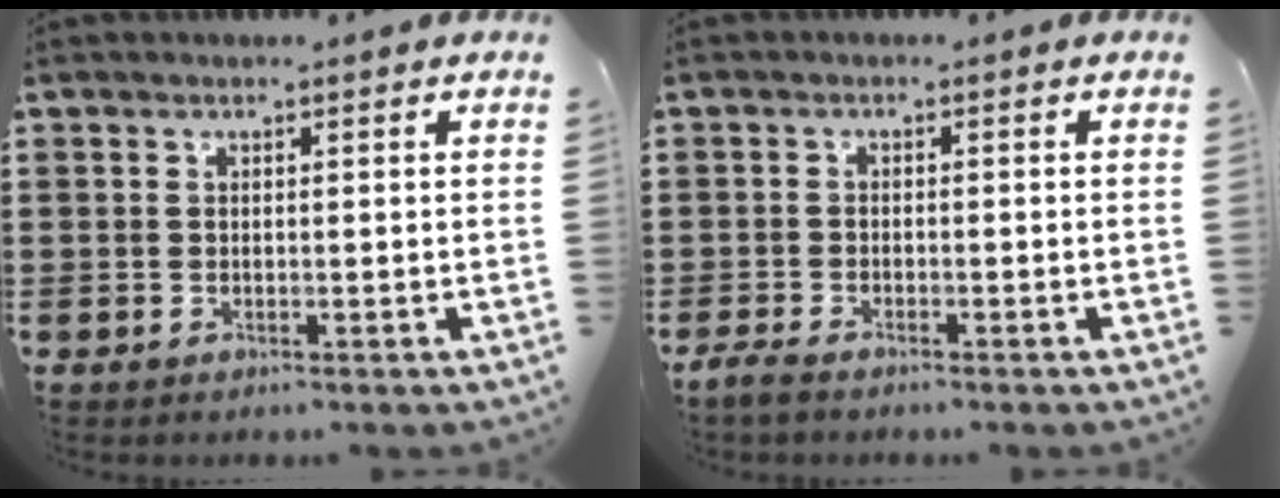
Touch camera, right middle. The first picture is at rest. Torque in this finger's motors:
{"motor_torque": [0.52, -0.31, 0.00, 0.03]}